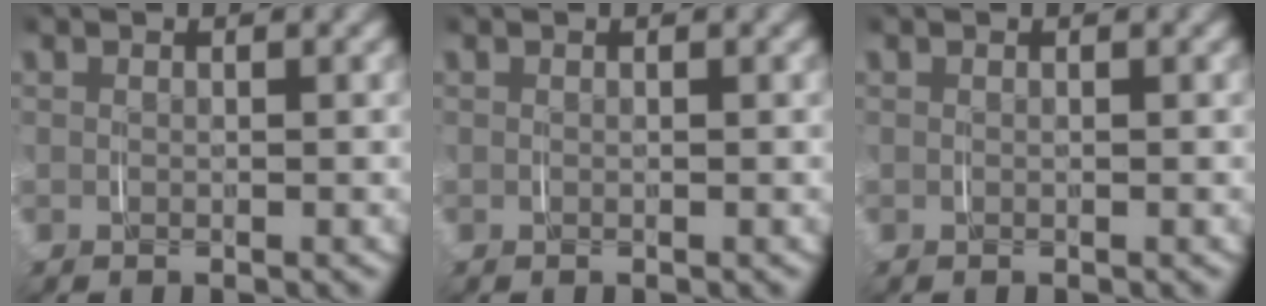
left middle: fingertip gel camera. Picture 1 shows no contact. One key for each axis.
{"total": 0.0}
{"total": 0.0}